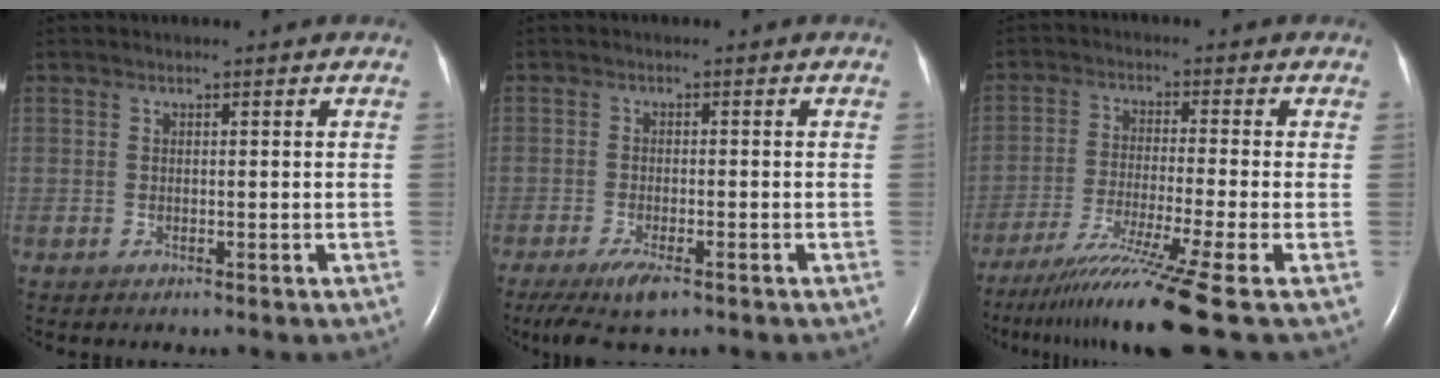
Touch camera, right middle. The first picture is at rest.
{"total": 5.5, "force": [-3.7, 1.3, 3.9], "torque": [-0.076, -0.015, -0.062]}
{"total": 13.7, "force": [-10.2, -3.2, 8.5], "torque": [-0.150, -0.054, -0.167]}